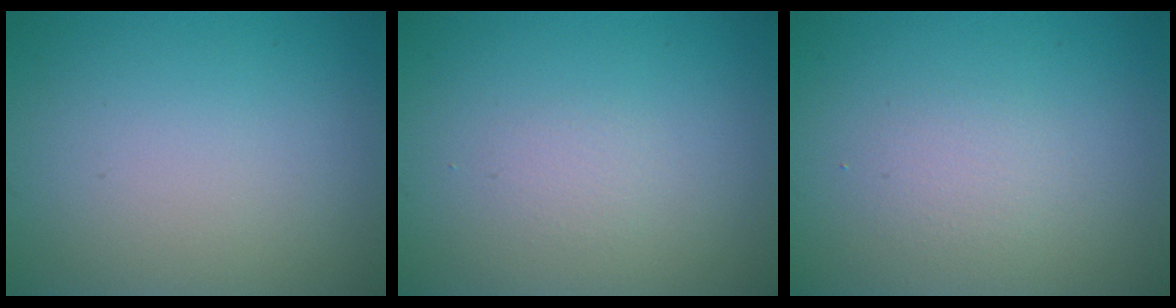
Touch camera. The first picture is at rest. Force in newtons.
{"total": 0.8, "press": 0.8, "slide": 0.1}
{"total": 1.5, "press": 1.5, "slide": 0.1}